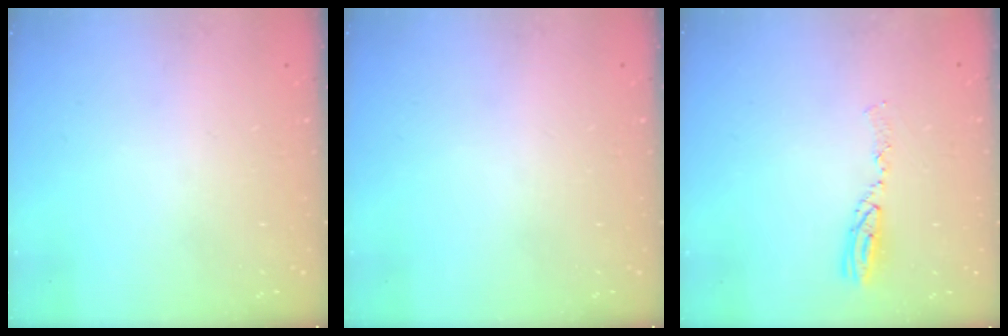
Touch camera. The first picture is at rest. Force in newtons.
{"total": 0.0}
{"total": 7.7, "press": 7.7, "slide": 0.7}